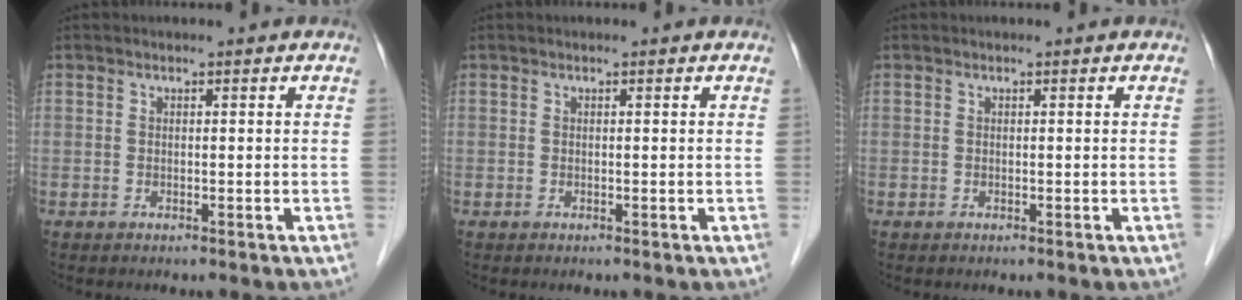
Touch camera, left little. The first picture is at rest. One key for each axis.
{"total": 0.0}
{"total": 0.0}